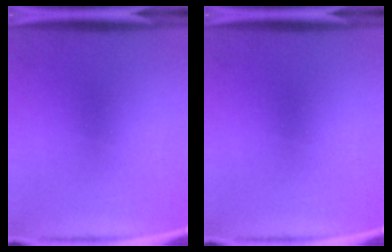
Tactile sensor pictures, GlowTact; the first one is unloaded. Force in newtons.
{"total": 0.0}